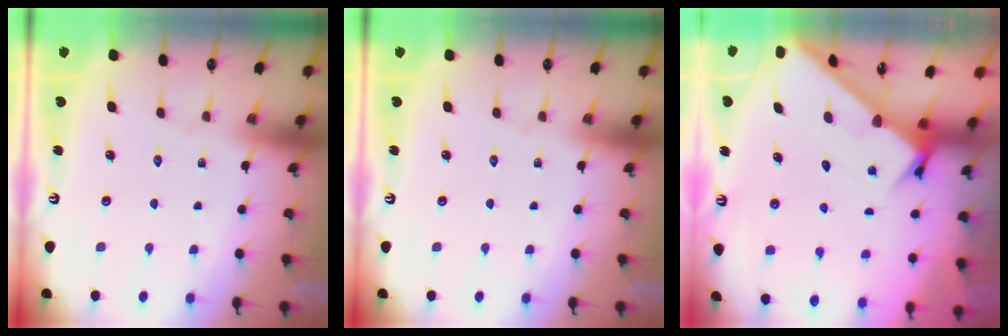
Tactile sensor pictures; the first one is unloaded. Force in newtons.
{"total": 0.0}
{"total": 2.6, "press": 2.6, "slide": 0.3}